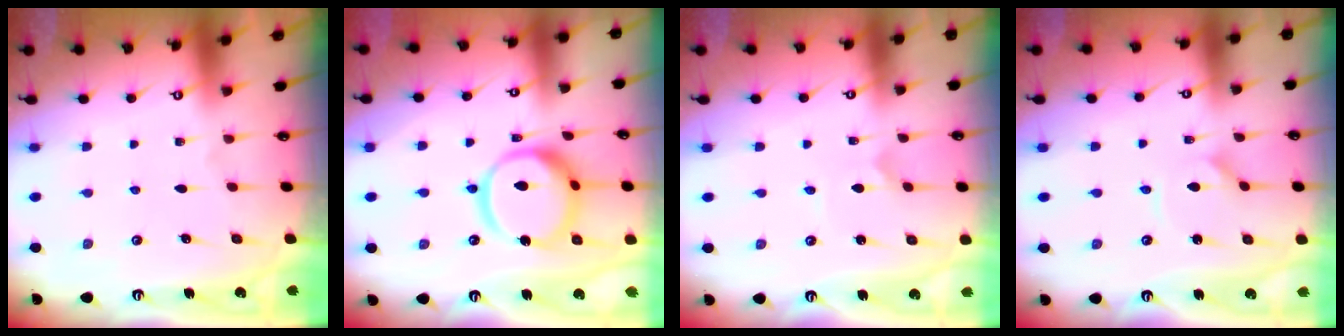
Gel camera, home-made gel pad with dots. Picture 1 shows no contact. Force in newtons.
{"total": 14.5, "press": 14.5, "slide": 1.2}
{"total": 0.0}
{"total": 2.0, "press": 2.0, "slide": 0.4}